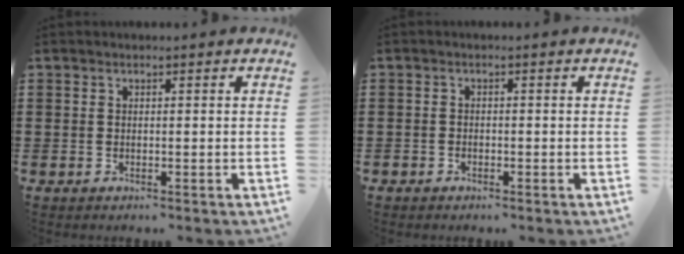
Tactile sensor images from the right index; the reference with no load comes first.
{"total": 0.9, "force": [-0.7, 0.6, 0.2], "torque": [-0.006, 0.000, -0.014]}